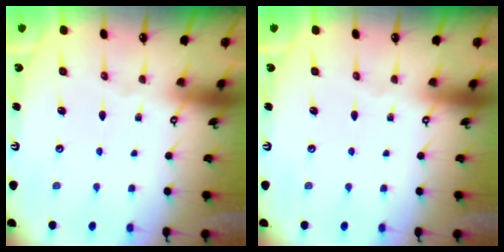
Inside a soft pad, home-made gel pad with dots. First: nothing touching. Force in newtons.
{"total": 0.0}